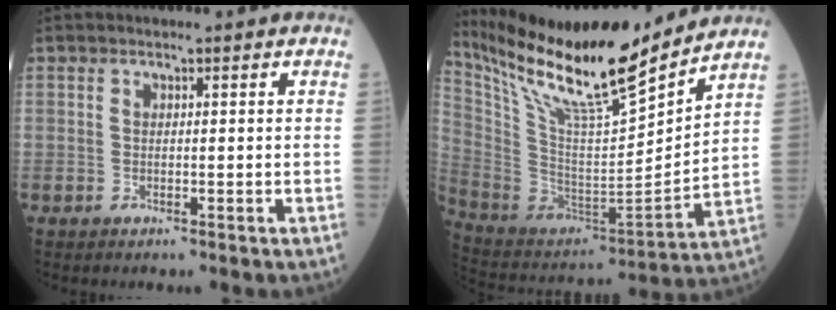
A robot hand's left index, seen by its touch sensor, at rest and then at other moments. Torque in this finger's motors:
{"motor_torque": [1.03, -1.11, 0.49, 0.19]}